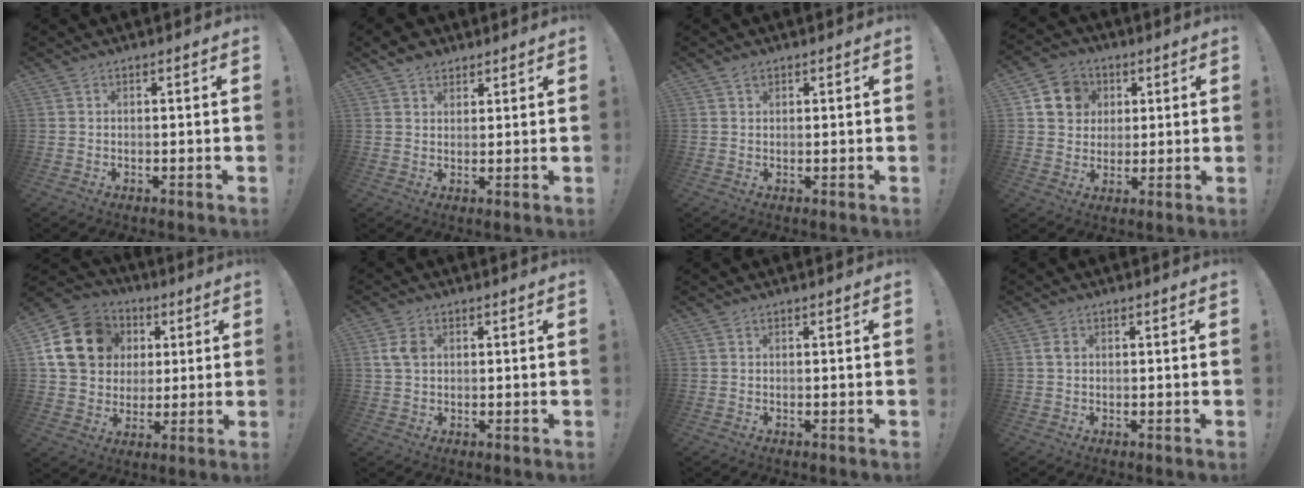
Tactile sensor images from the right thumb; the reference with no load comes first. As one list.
[{"total": 4.5, "force": [3.2, 3.1, 0.9], "torque": [-0.008, -0.015, 0.059]}, {"total": 1.1, "force": [0.8, 0.7, 0.4], "torque": [-0.002, -0.001, 0.015]}, {"total": 10.6, "force": [3.4, 9.4, 3.5], "torque": [-0.047, -0.008, 0.072]}, {"total": 18.7, "force": [4.8, 15.7, 9.0], "torque": [-0.143, -0.006, 0.109]}, {"total": 4.9, "force": [1.1, 3.6, 3.0], "torque": [-0.046, 0.007, 0.023]}, {"total": 0.0}, {"total": 1.4, "force": [0.4, 1.0, 0.9], "torque": [-0.002, -0.002, 0.005]}]